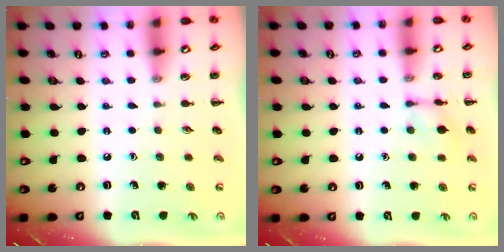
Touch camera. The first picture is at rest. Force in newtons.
{"total": 6.8, "press": 6.8, "slide": 0.8}